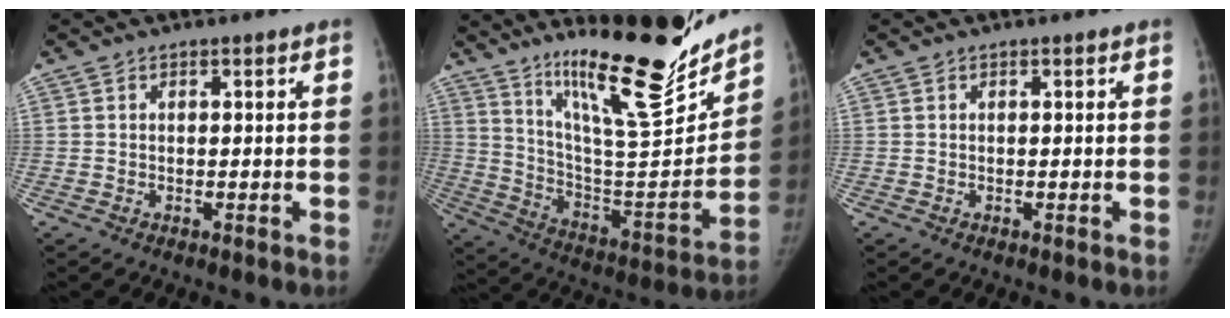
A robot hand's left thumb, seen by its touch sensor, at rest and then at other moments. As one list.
[{"total": 24.5, "force": [19.1, 4.1, 14.8], "torque": [-0.198, -0.123, 0.312]}, {"total": 0.0}]